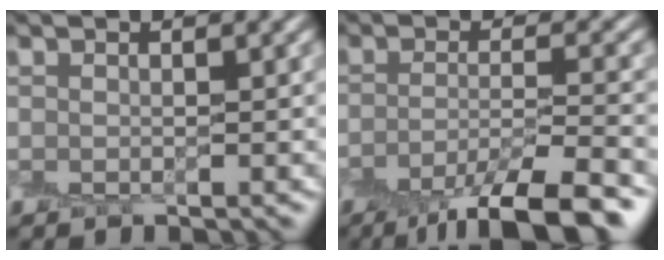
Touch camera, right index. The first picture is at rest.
{"total": 8.1, "force": [-5.4, 1.7, 5.8], "torque": [-0.080, -0.002, -0.088]}